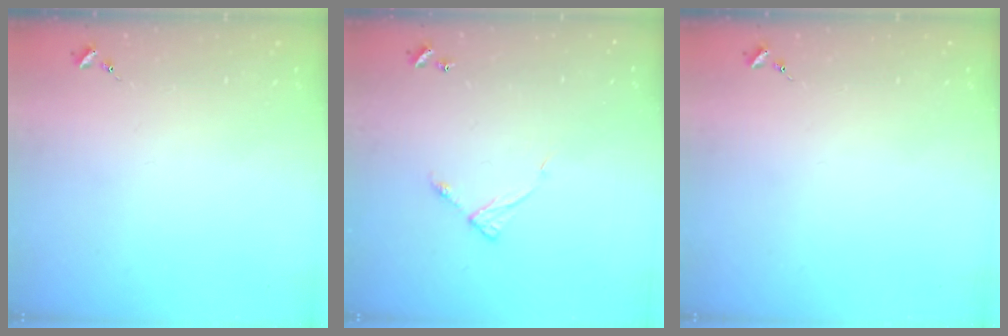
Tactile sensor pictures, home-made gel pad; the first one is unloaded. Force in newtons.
{"total": 5.8, "press": 5.7, "slide": 0.6}
{"total": 0.0}